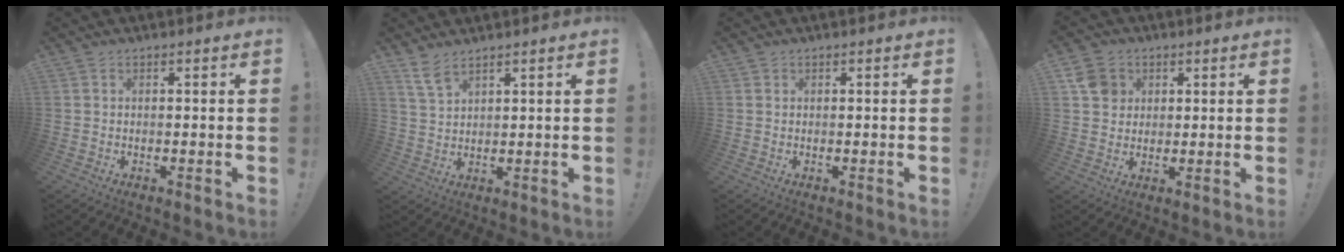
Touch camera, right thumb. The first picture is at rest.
{"total": 5.2, "force": [4.1, 1.6, 2.7], "torque": [-0.060, -0.019, 0.078]}
{"total": 0.0}
{"total": 7.4, "force": [2.5, 6.6, 2.3], "torque": [-0.022, -0.007, 0.051]}